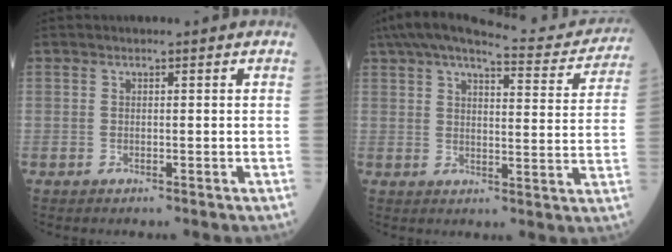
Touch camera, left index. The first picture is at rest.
{"total": 19.1, "force": [17.1, 3.0, 8.0], "torque": [-0.119, -0.011, 0.210]}